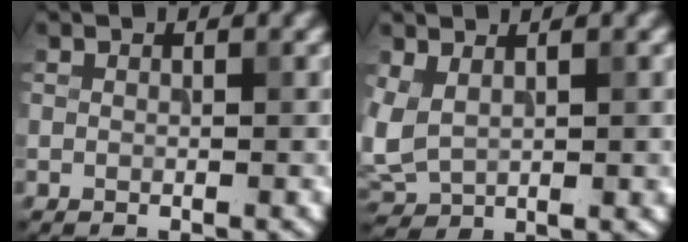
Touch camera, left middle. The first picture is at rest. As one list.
[{"total": 3.3, "force": [1.1, 1.9, 2.4], "torque": [-0.060, -0.002, 0.032]}]